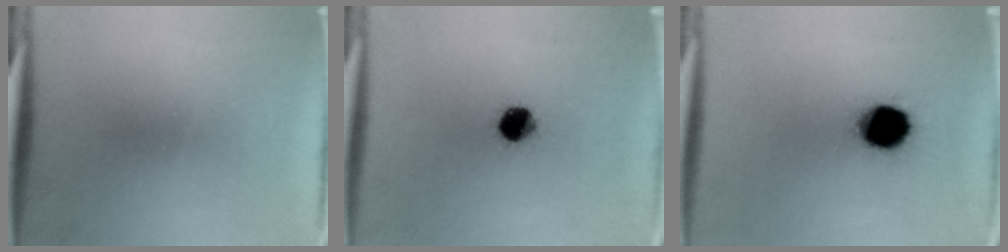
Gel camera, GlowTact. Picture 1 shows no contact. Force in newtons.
{"total": 6.6}
{"total": 12.0}